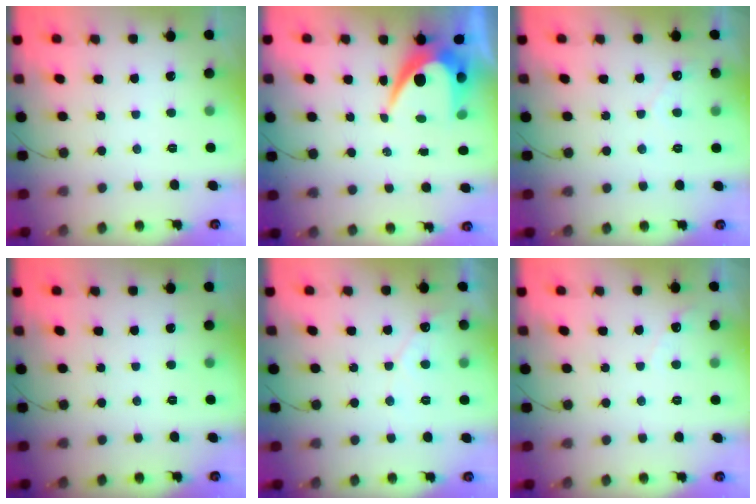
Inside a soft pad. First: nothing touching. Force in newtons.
{"total": 8.6, "press": 8.6, "slide": 0.8}
{"total": 2.3, "press": 2.3, "slide": 0.1}
{"total": 0.0}
{"total": 4.5, "press": 4.5, "slide": 0.3}
{"total": 2.8, "press": 2.8, "slide": 0.1}